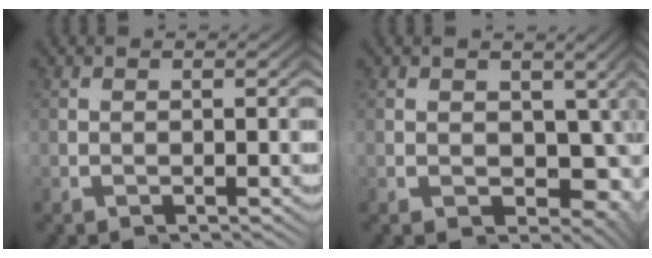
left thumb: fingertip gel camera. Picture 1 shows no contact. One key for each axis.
{"total": 8.8, "fx": -0.5, "fy": 6.0, "fz": 6.5, "tx": -0.077, "ty": -0.017, "tz": 0.006}